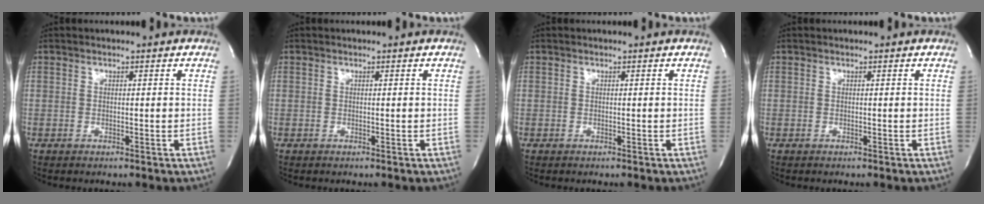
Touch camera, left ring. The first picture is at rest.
{"total": 0.0}
{"total": 0.0}
{"total": 0.0}